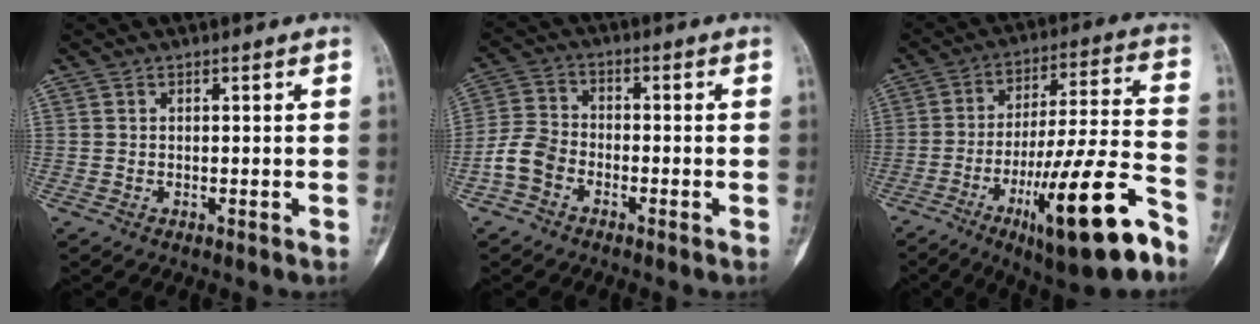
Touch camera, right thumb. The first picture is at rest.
{"total": 6.1, "force": [-2.8, 4.4, 3.3], "torque": [-0.060, 0.022, -0.064]}
{"total": 21.8, "force": [-11.6, 3.5, 18.1], "torque": [-0.300, 0.048, -0.181]}